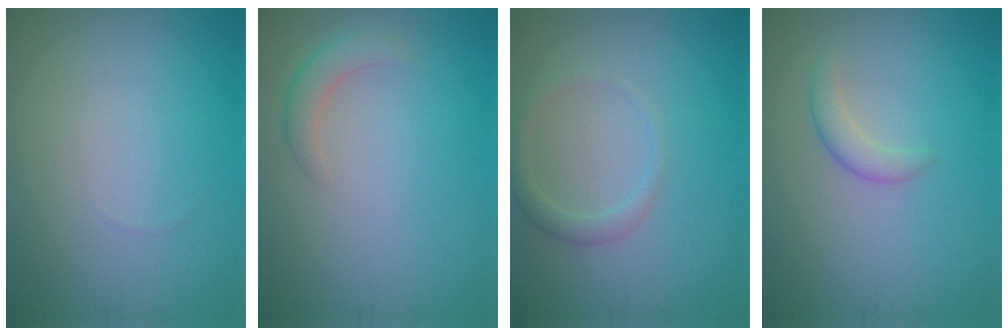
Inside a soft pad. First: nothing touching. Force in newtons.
{"total": 2.1, "press": 2.1, "slide": 0.2}
{"total": 1.7, "press": 1.7, "slide": 0.1}
{"total": 1.9, "press": 1.9, "slide": 0.0}